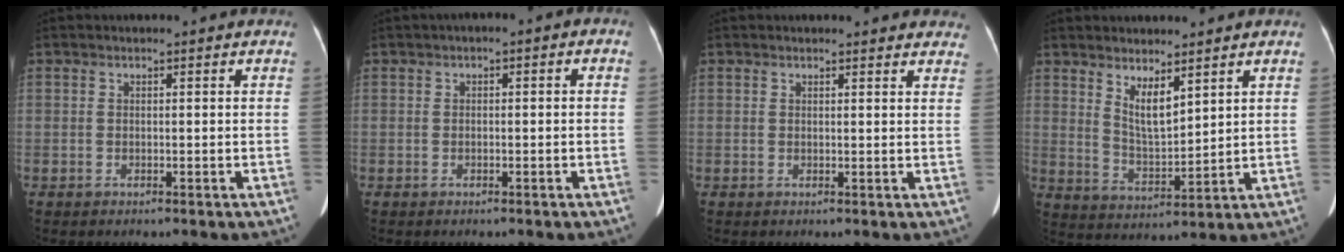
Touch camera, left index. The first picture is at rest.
{"total": 1.1, "force": [-0.5, 0.5, 0.9], "torque": [-0.006, 0.004, -0.013]}
{"total": 7.4, "force": [7.1, 1.7, 1.5], "torque": [0.012, -0.012, 0.051]}
{"total": 5.5, "force": [3.4, 1.4, 4.0], "torque": [-0.079, -0.024, 0.073]}